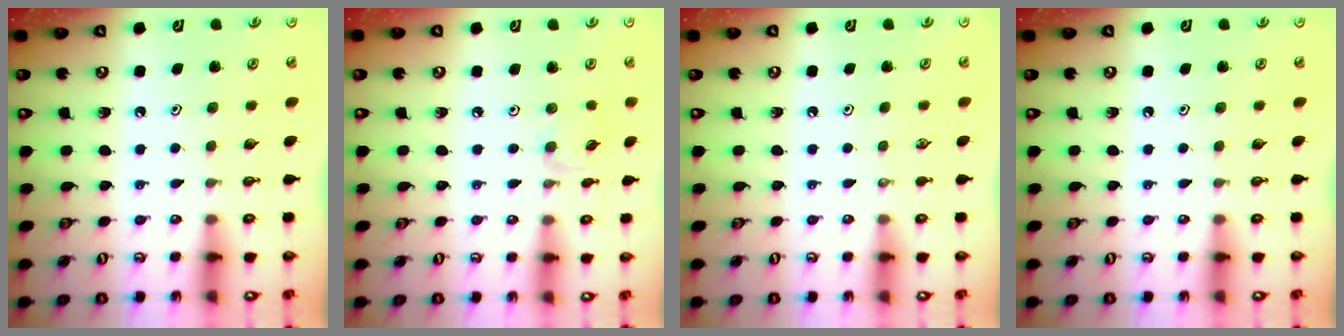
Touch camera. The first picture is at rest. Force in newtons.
{"total": 2.7, "press": 2.7, "slide": 0.4}
{"total": 0.0}
{"total": 0.0}